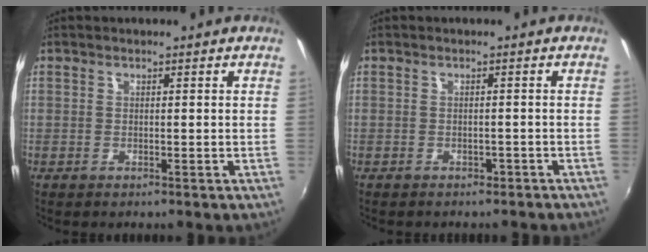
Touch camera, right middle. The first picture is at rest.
{"total": 2.8, "force": [-2.2, 1.5, 0.7], "torque": [-0.011, -0.003, -0.025]}